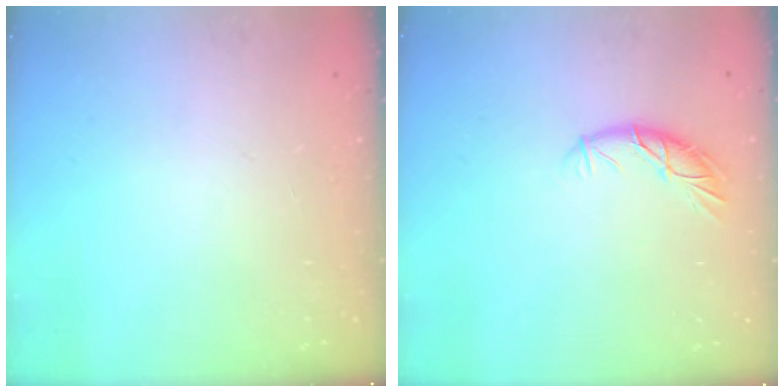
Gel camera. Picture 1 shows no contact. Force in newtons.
{"total": 8.1, "press": 8.1, "slide": 0.4}